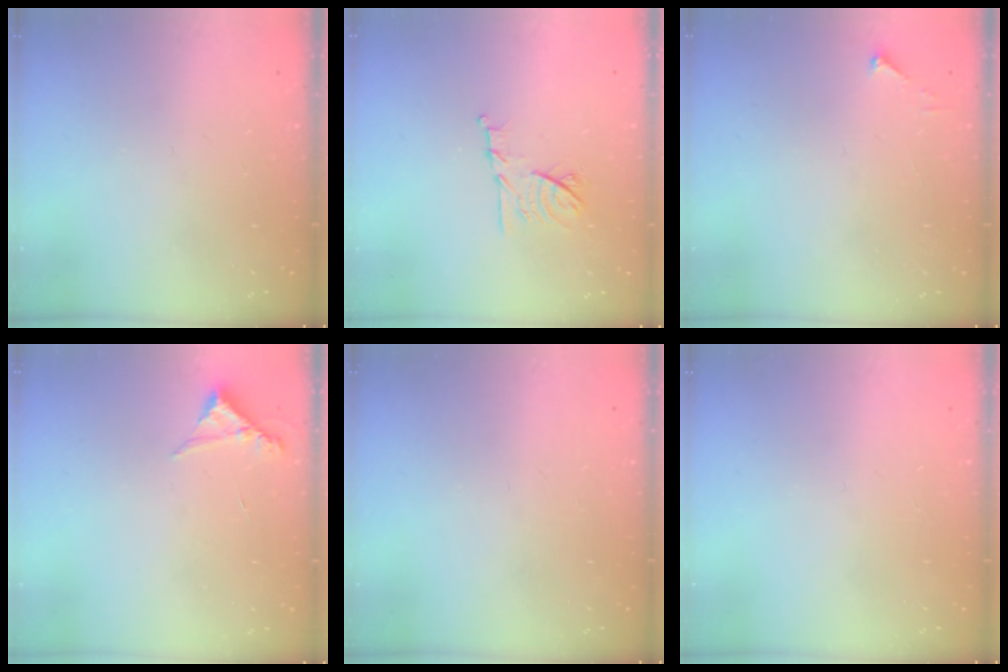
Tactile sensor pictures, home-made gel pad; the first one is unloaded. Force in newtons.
{"total": 10.5, "press": 10.5, "slide": 0.3}
{"total": 2.5, "press": 2.5, "slide": 0.3}
{"total": 4.5, "press": 4.5, "slide": 0.3}
{"total": 0.0}
{"total": 0.0}